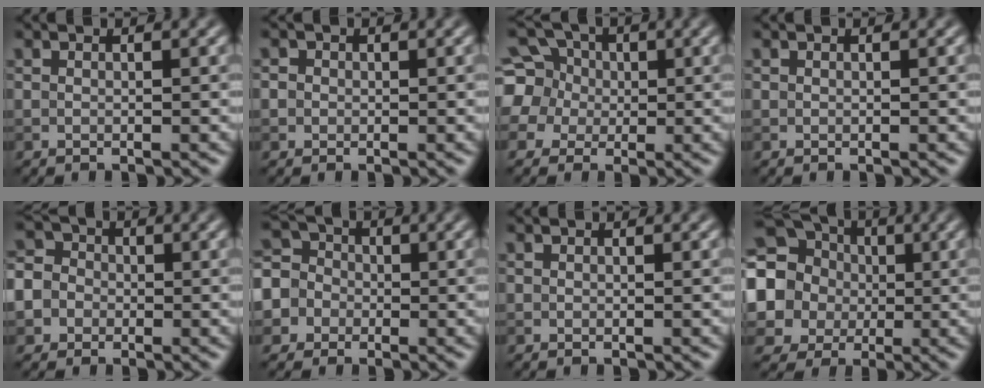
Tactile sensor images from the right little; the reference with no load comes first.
{"total": 1.2, "force": [0.3, 1.1, 0.3], "torque": [0.001, 0.003, -0.004]}
{"total": 8.3, "force": [1.8, 7.4, 3.2], "torque": [-0.086, 0.035, 0.014]}
{"total": 0.0}
{"total": 7.3, "force": [-2.3, 6.5, 2.3], "torque": [-0.055, 0.004, -0.073]}
{"total": 6.0, "force": [-1.6, 5.6, 1.5], "torque": [-0.032, 0.016, -0.053]}
{"total": 0.0}
{"total": 16.0, "force": [1.7, 14.9, 5.6], "torque": [-0.161, 0.010, -0.001]}